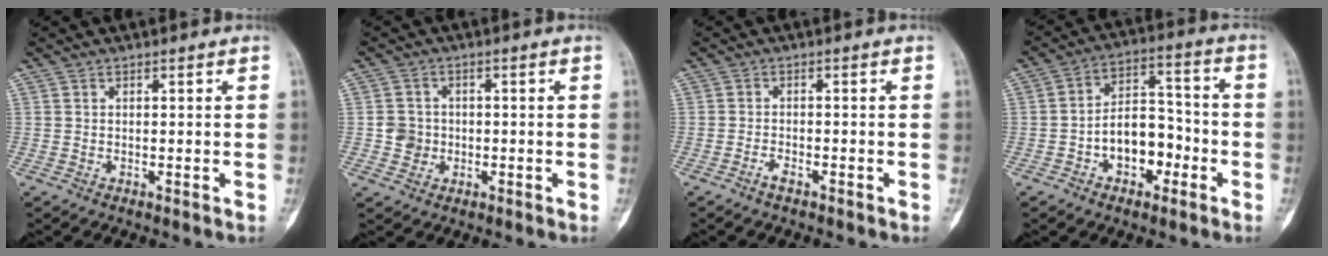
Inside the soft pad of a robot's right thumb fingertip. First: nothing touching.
{"total": 3.7, "force": [-0.4, 3.5, 0.8], "torque": [0.008, 0.007, -0.010]}
{"total": 1.5, "force": [-1.2, 0.4, 0.8], "torque": [-0.020, 0.005, -0.026]}
{"total": 10.6, "force": [-3.6, 6.9, 7.1], "torque": [-0.078, 0.050, -0.064]}